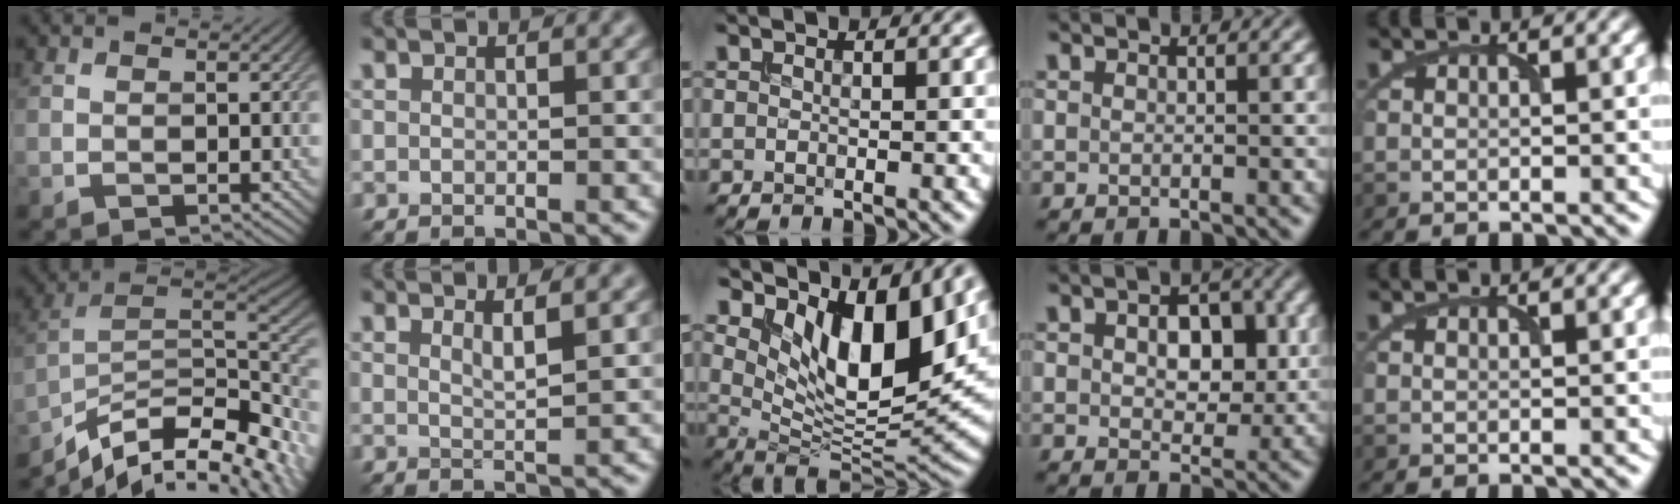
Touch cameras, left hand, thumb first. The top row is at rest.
{"thumb": {"total": 13.4, "force": [-8.0, 5.7, 9.1], "torque": [-0.190, -0.009, -0.126]}, "index": {"total": 1.7, "force": [0.9, 0.4, 1.3], "torque": [-0.012, 0.000, 0.010]}, "middle": {"total": 9.8, "force": [4.4, 4.4, 7.6], "torque": [-0.122, -0.017, 0.076]}, "ring": {"total": 5.1, "force": [0.8, 3.2, 4.0], "torque": [-0.063, -0.001, 0.010]}}